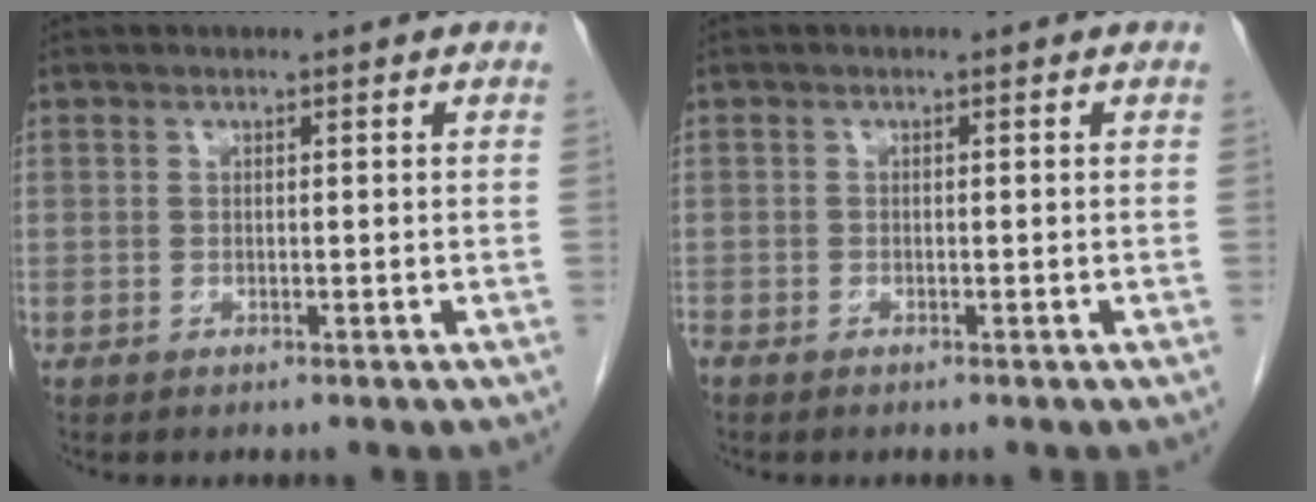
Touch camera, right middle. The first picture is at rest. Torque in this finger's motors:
{"motor_torque": [0.96, -1.18, 0.17, 0.10]}